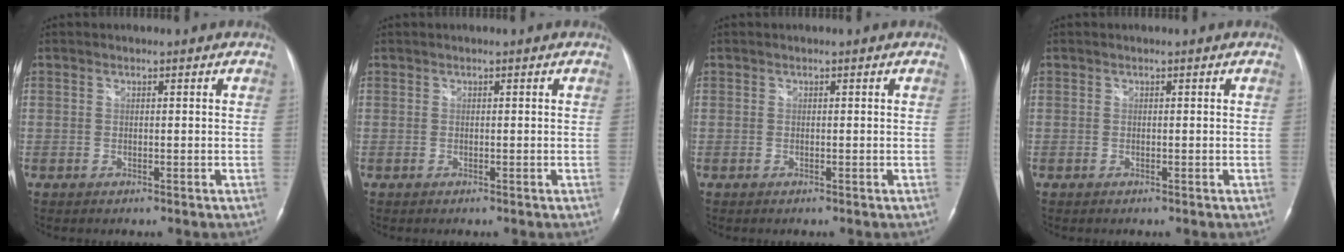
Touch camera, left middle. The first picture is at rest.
{"total": 0.0}
{"total": 0.0}
{"total": 0.0}